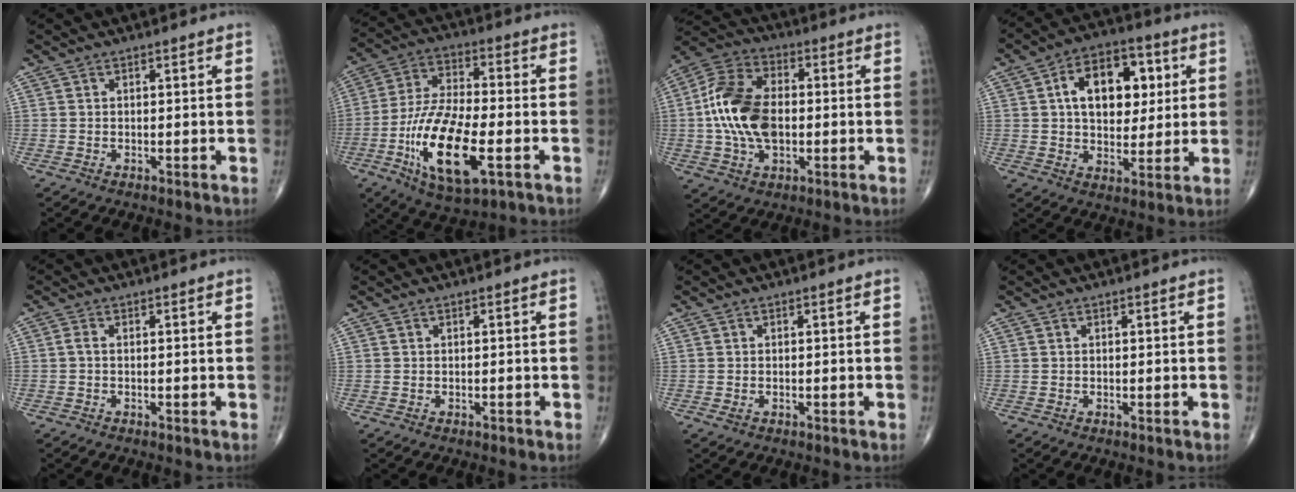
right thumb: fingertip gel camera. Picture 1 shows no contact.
{"total": 18.5, "force": [-5.9, 7.0, 16.1], "torque": [-0.314, 0.010, -0.100]}
{"total": 15.4, "force": [-0.6, 9.4, 12.2], "torque": [-0.235, 0.020, -0.014]}
{"total": 15.2, "force": [3.6, 9.7, 11.2], "torque": [-0.131, 0.006, 0.054]}
{"total": 1.0, "force": [-0.1, 0.5, 0.9], "torque": [-0.019, 0.000, -0.006]}
{"total": 0.0}
{"total": 0.9, "force": [-0.3, 0.5, 0.6], "torque": [-0.015, 0.002, -0.002]}
{"total": 0.0}